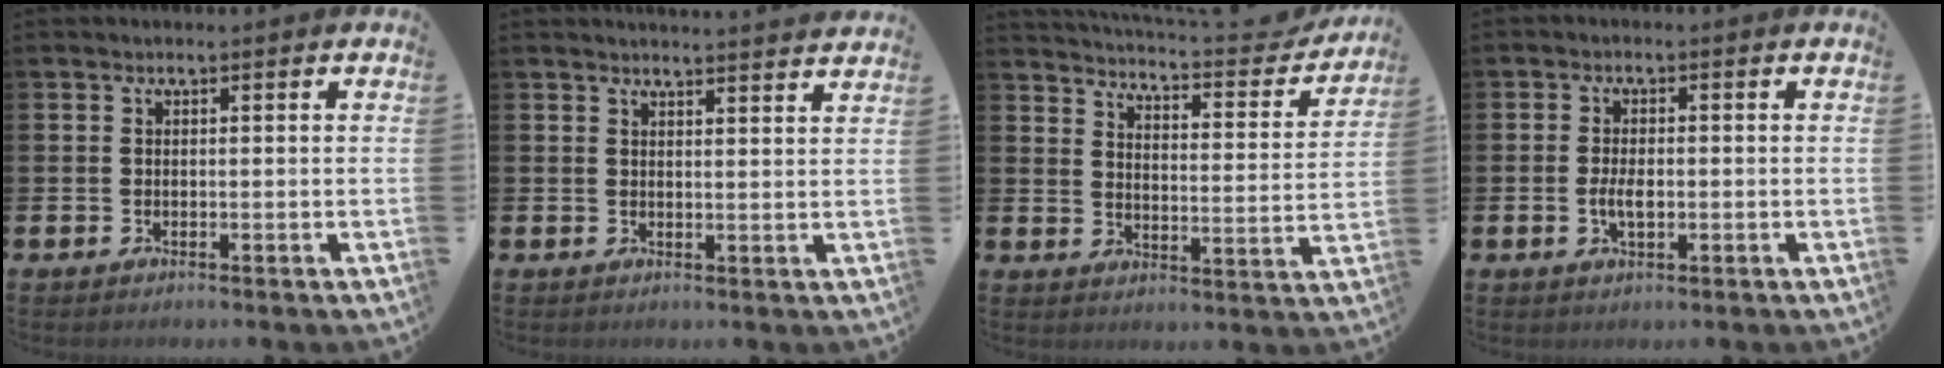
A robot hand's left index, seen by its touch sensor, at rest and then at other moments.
{"total": 2.9, "force": [2.8, -0.5, -0.2], "torque": [0.007, -0.024, 0.049]}
{"total": 4.4, "force": [4.3, 0.2, 0.9], "torque": [-0.037, -0.045, 0.065]}
{"total": 2.8, "force": [-0.5, 1.4, 2.4], "torque": [-0.037, 0.000, -0.011]}